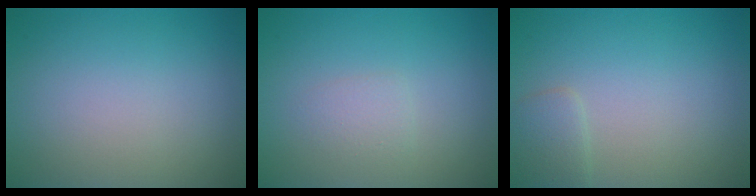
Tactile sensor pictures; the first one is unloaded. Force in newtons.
{"total": 1.1, "press": 1.1, "slide": 0.1}
{"total": 1.4, "press": 1.4, "slide": 0.0}